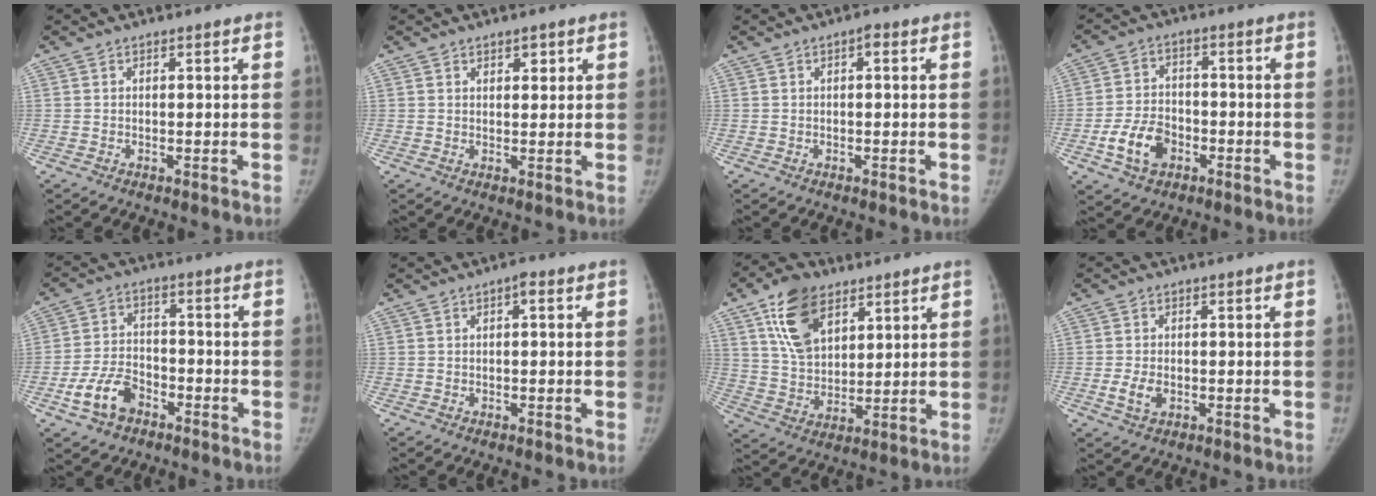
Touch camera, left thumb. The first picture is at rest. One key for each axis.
{"total": 2.3, "fx": 1.2, "fy": 1.4, "fz": 1.2, "tx": -0.002, "ty": -0.006, "tz": 0.019}
{"total": 1.3, "fx": 0.2, "fy": 0.6, "fz": 1.1, "tx": -0.011, "ty": 0.004, "tz": -0.003}
{"total": 8.8, "fx": -3.6, "fy": 6.1, "fz": 5.2, "tx": -0.082, "ty": 0.020, "tz": -0.064}
{"total": 8.7, "fx": -4.6, "fy": 5.6, "fz": 4.8, "tx": -0.087, "ty": 0.027, "tz": -0.083}
{"total": 1.4, "fx": 0.2, "fy": 0.6, "fz": 1.2, "tx": -0.014, "ty": 0.004, "tz": -0.003}
{"total": 13.3, "fx": 7.1, "fy": 8.0, "fz": 7.8, "tx": -0.114, "ty": -0.026, "tz": 0.137}
{"total": 3.6, "fx": -0.9, "fy": 2.4, "fz": 2.6, "tx": -0.052, "ty": -0.001, "tz": -0.013}